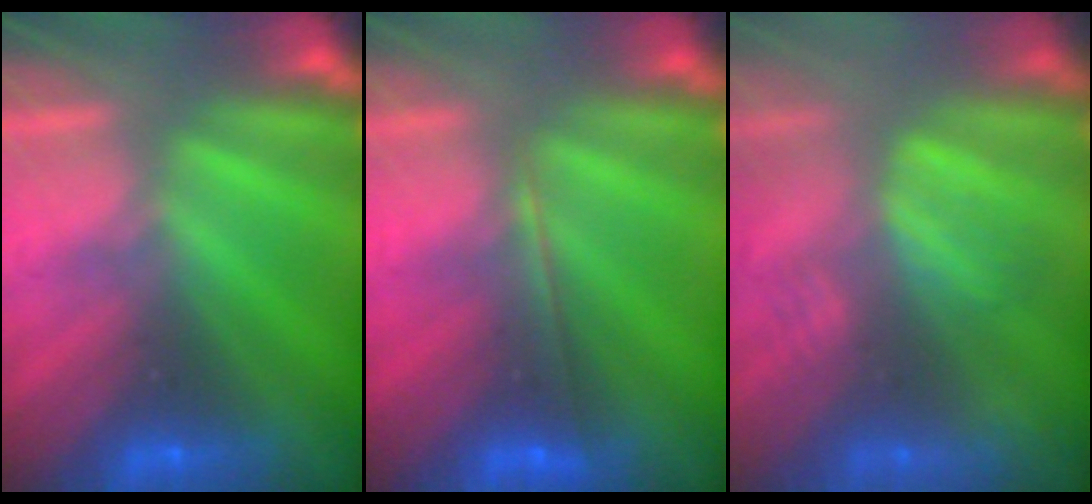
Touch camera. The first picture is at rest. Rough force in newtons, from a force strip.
{"total": 1.8}
{"total": 4.7}